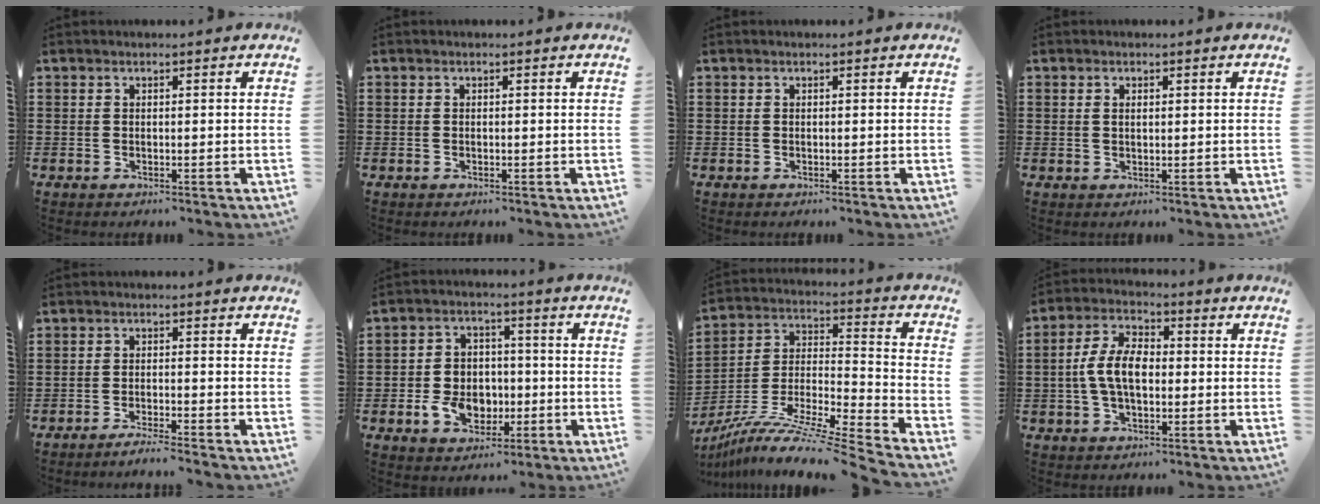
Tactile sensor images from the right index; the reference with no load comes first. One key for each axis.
{"total": 0.0}
{"total": 0.0}
{"total": 1.0, "fx": 0.3, "fy": 0.5, "fz": 0.8, "tx": -0.017, "ty": 0.005, "tz": 0.004}
{"total": 2.3, "fx": -2.1, "fy": -0.4, "fz": 0.7, "tx": -0.012, "ty": 0.001, "tz": -0.040}
{"total": 7.9, "fx": -2.2, "fy": 6.0, "fz": 4.6, "tx": -0.106, "ty": 0.015, "tz": -0.040}
{"total": 10.4, "fx": -8.9, "fy": 0.0, "fz": 5.5, "tx": -0.098, "ty": 0.000, "tz": -0.178}
{"total": 7.5, "fx": -0.6, "fy": 4.1, "fz": 6.2, "tx": -0.142, "ty": 0.004, "tz": -0.017}